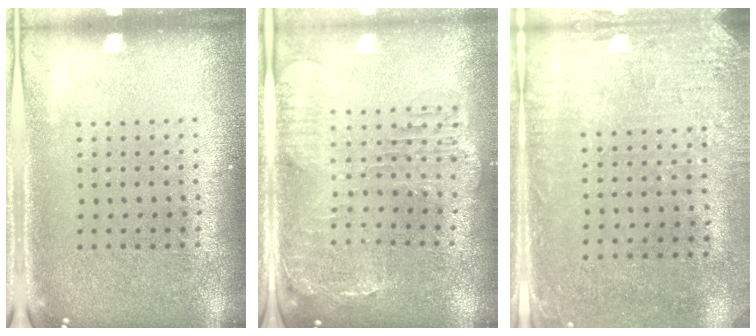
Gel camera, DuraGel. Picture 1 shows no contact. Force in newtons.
{"total": 1.6, "press": 1.5, "slide": 0.5}
{"total": 3.2, "press": 2.6, "slide": 2.0}